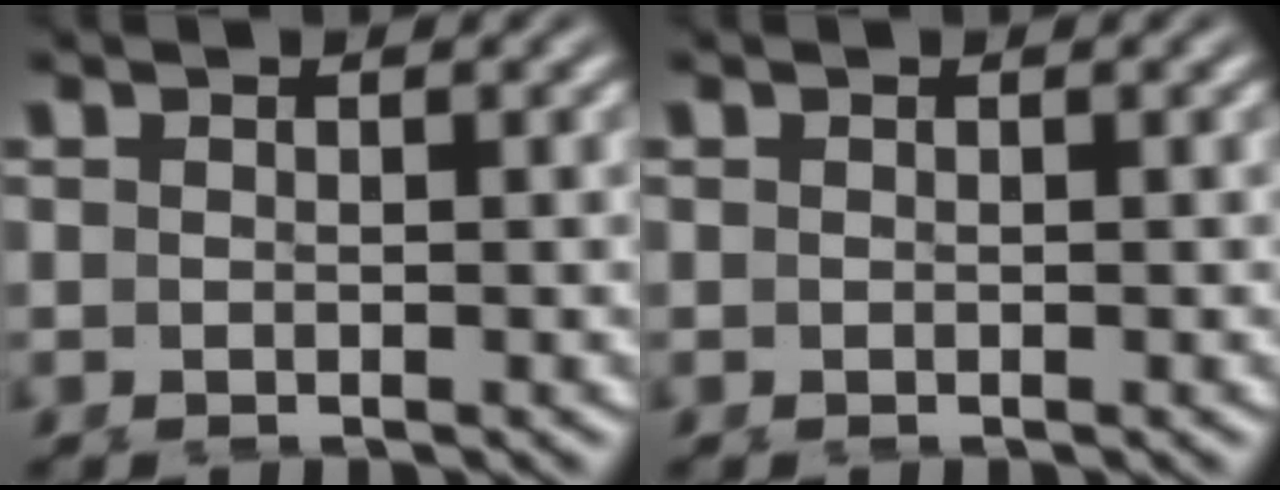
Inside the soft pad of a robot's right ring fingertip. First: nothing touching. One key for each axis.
{"total": 0.0}